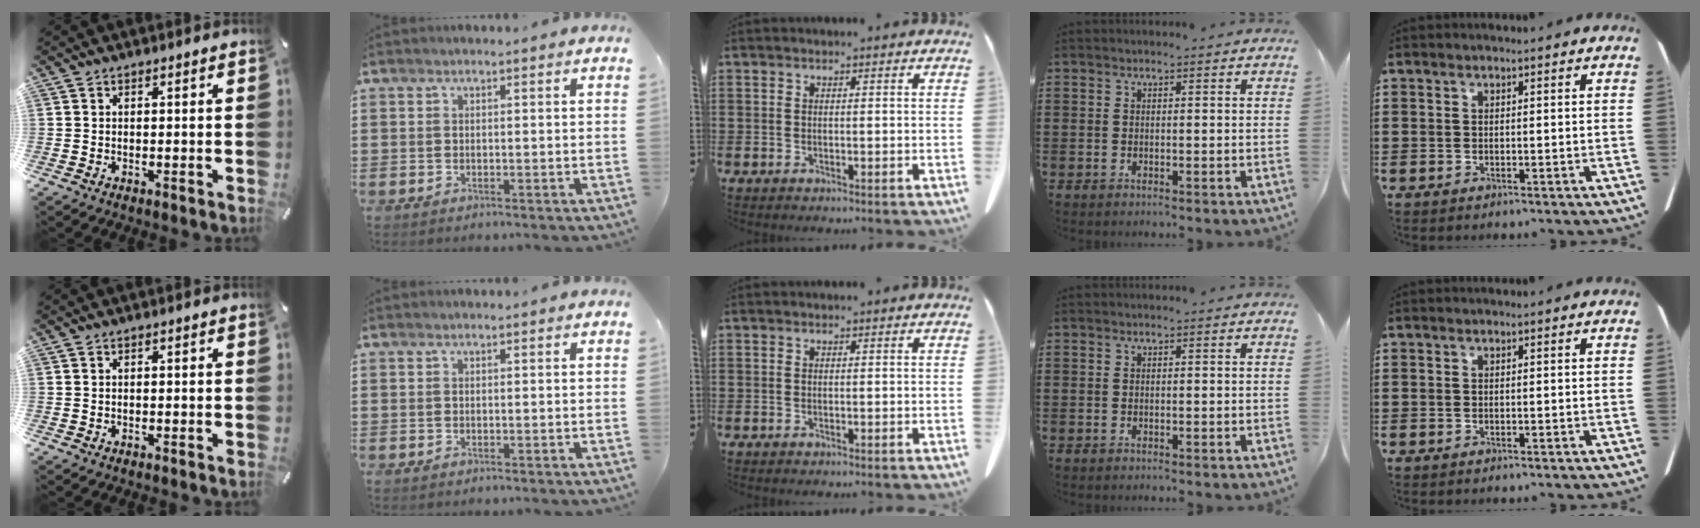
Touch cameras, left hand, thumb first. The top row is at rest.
{}